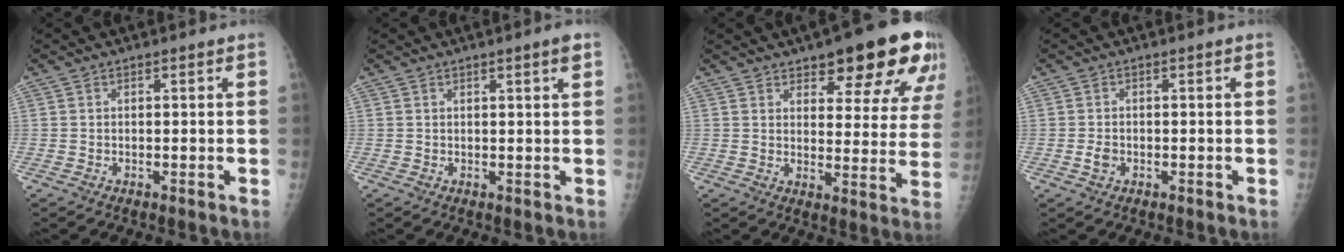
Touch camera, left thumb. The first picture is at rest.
{"total": 2.2, "force": [1.2, 0.0, 1.9], "torque": [-0.028, -0.004, 0.016]}
{"total": 17.8, "force": [11.1, 6.3, 12.4], "torque": [-0.116, -0.045, 0.139]}
{"total": 1.7, "force": [-0.7, 1.3, 0.9], "torque": [-0.017, 0.004, -0.013]}